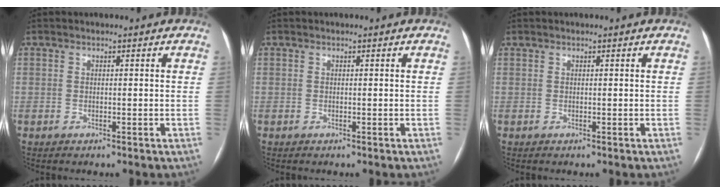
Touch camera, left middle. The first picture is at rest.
{"total": 0.0}
{"total": 0.0}